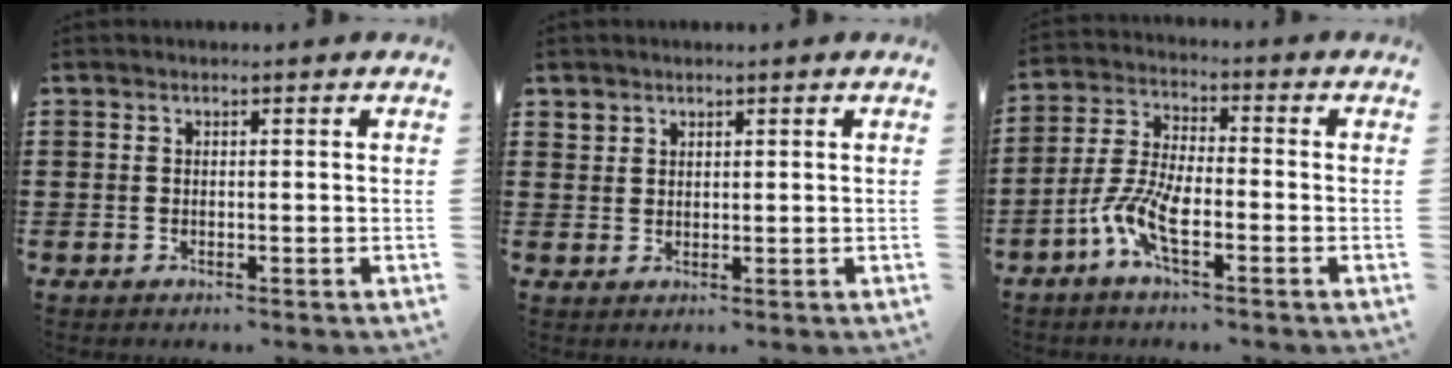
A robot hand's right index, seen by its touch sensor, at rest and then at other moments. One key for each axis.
{"total": 1.9, "fx": 1.6, "fy": 0.9, "fz": -0.1, "tx": -0.002, "ty": 0.004, "tz": 0.033}
{"total": 7.4, "fx": -3.5, "fy": 2.2, "fz": 6.1, "tx": -0.156, "ty": -0.016, "tz": -0.072}